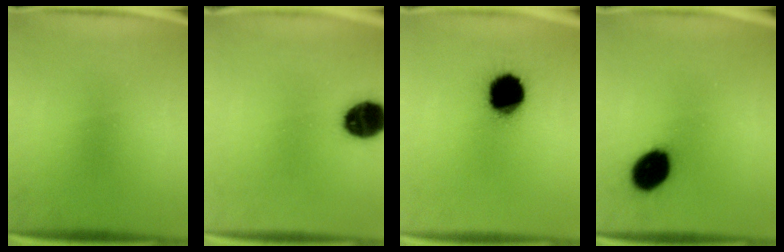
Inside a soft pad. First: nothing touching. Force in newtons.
{"total": 11.6}
{"total": 16.7}
{"total": 10.9}